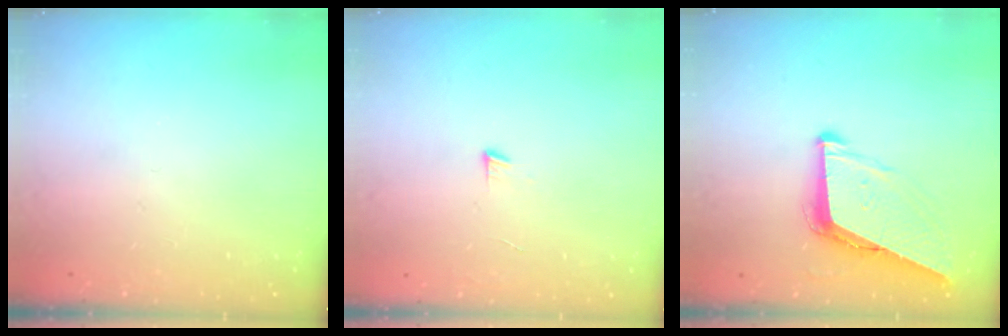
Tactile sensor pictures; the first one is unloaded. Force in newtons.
{"total": 4.3, "press": 4.2, "slide": 0.4}
{"total": 8.7, "press": 8.4, "slide": 2.4}